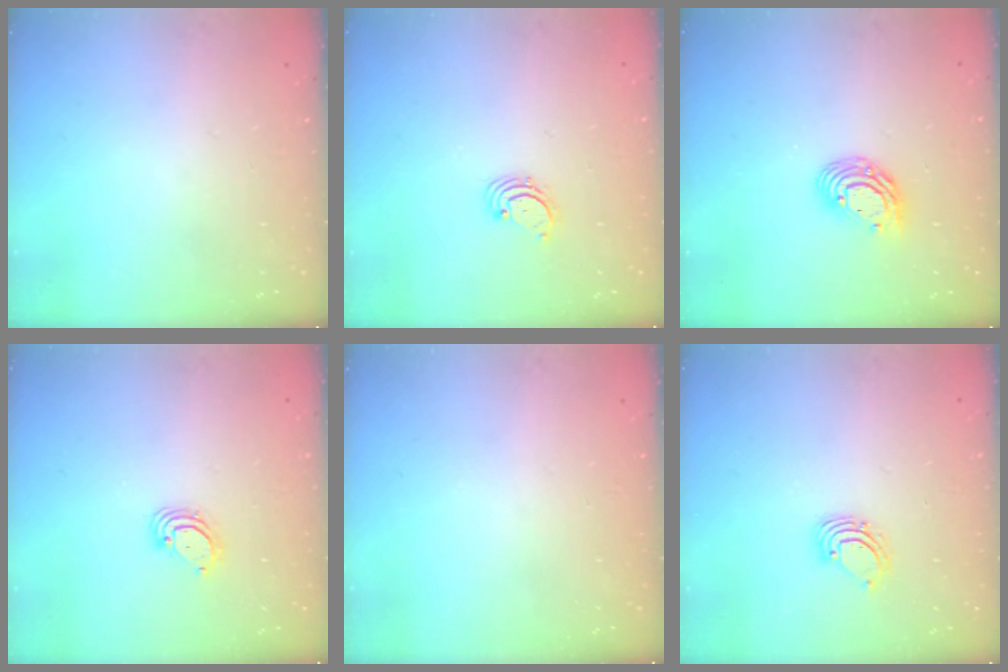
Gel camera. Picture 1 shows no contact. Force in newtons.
{"total": 1.7, "press": 1.7, "slide": 0.2}
{"total": 9.1, "press": 9.1, "slide": 1.1}
{"total": 3.7, "press": 3.7, "slide": 0.1}
{"total": 0.0}
{"total": 2.6, "press": 2.6, "slide": 0.2}